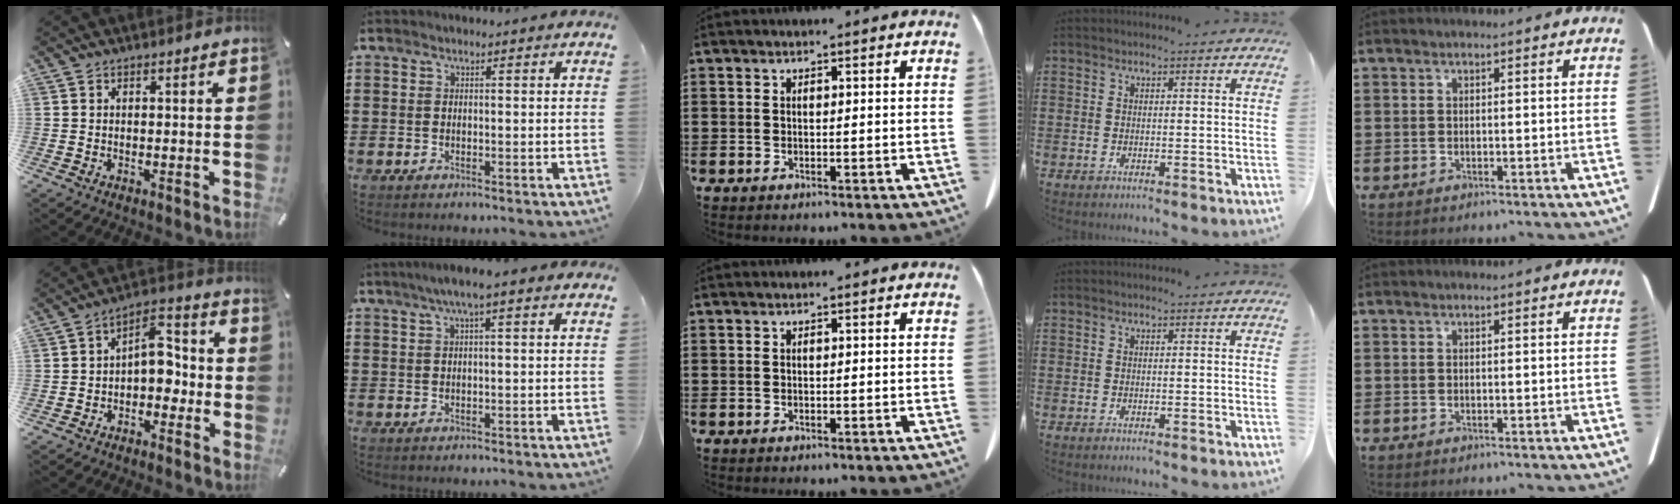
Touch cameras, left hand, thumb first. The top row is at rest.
{"thumb": {"total": 7.6, "force": [-1.5, 5.1, 5.4], "torque": [-0.072, 0.010, -0.031]}, "index": {"total": 2.9, "force": [0.7, 0.1, 2.8], "torque": [-0.052, 0.001, 0.010]}}